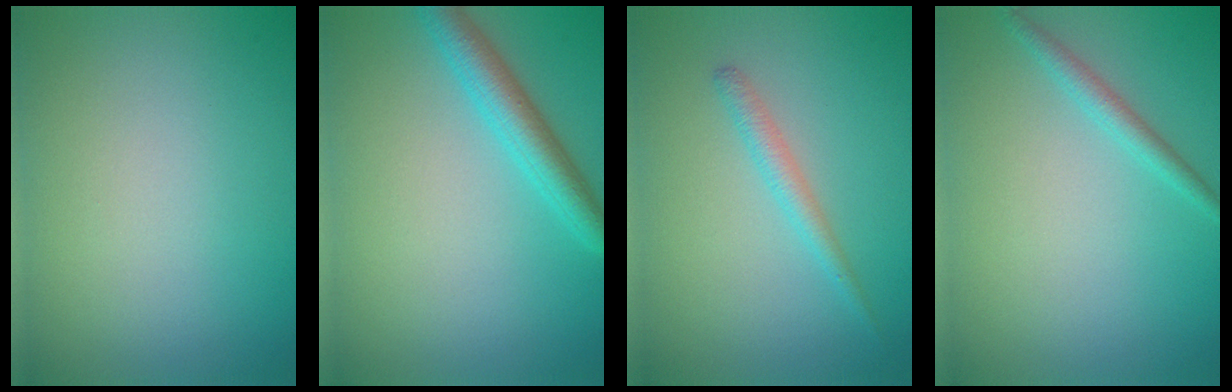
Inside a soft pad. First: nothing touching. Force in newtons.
{"total": 3.4, "press": 3.4, "slide": 0.2}
{"total": 1.5, "press": 1.5, "slide": 0.2}
{"total": 1.5, "press": 1.5, "slide": 0.1}